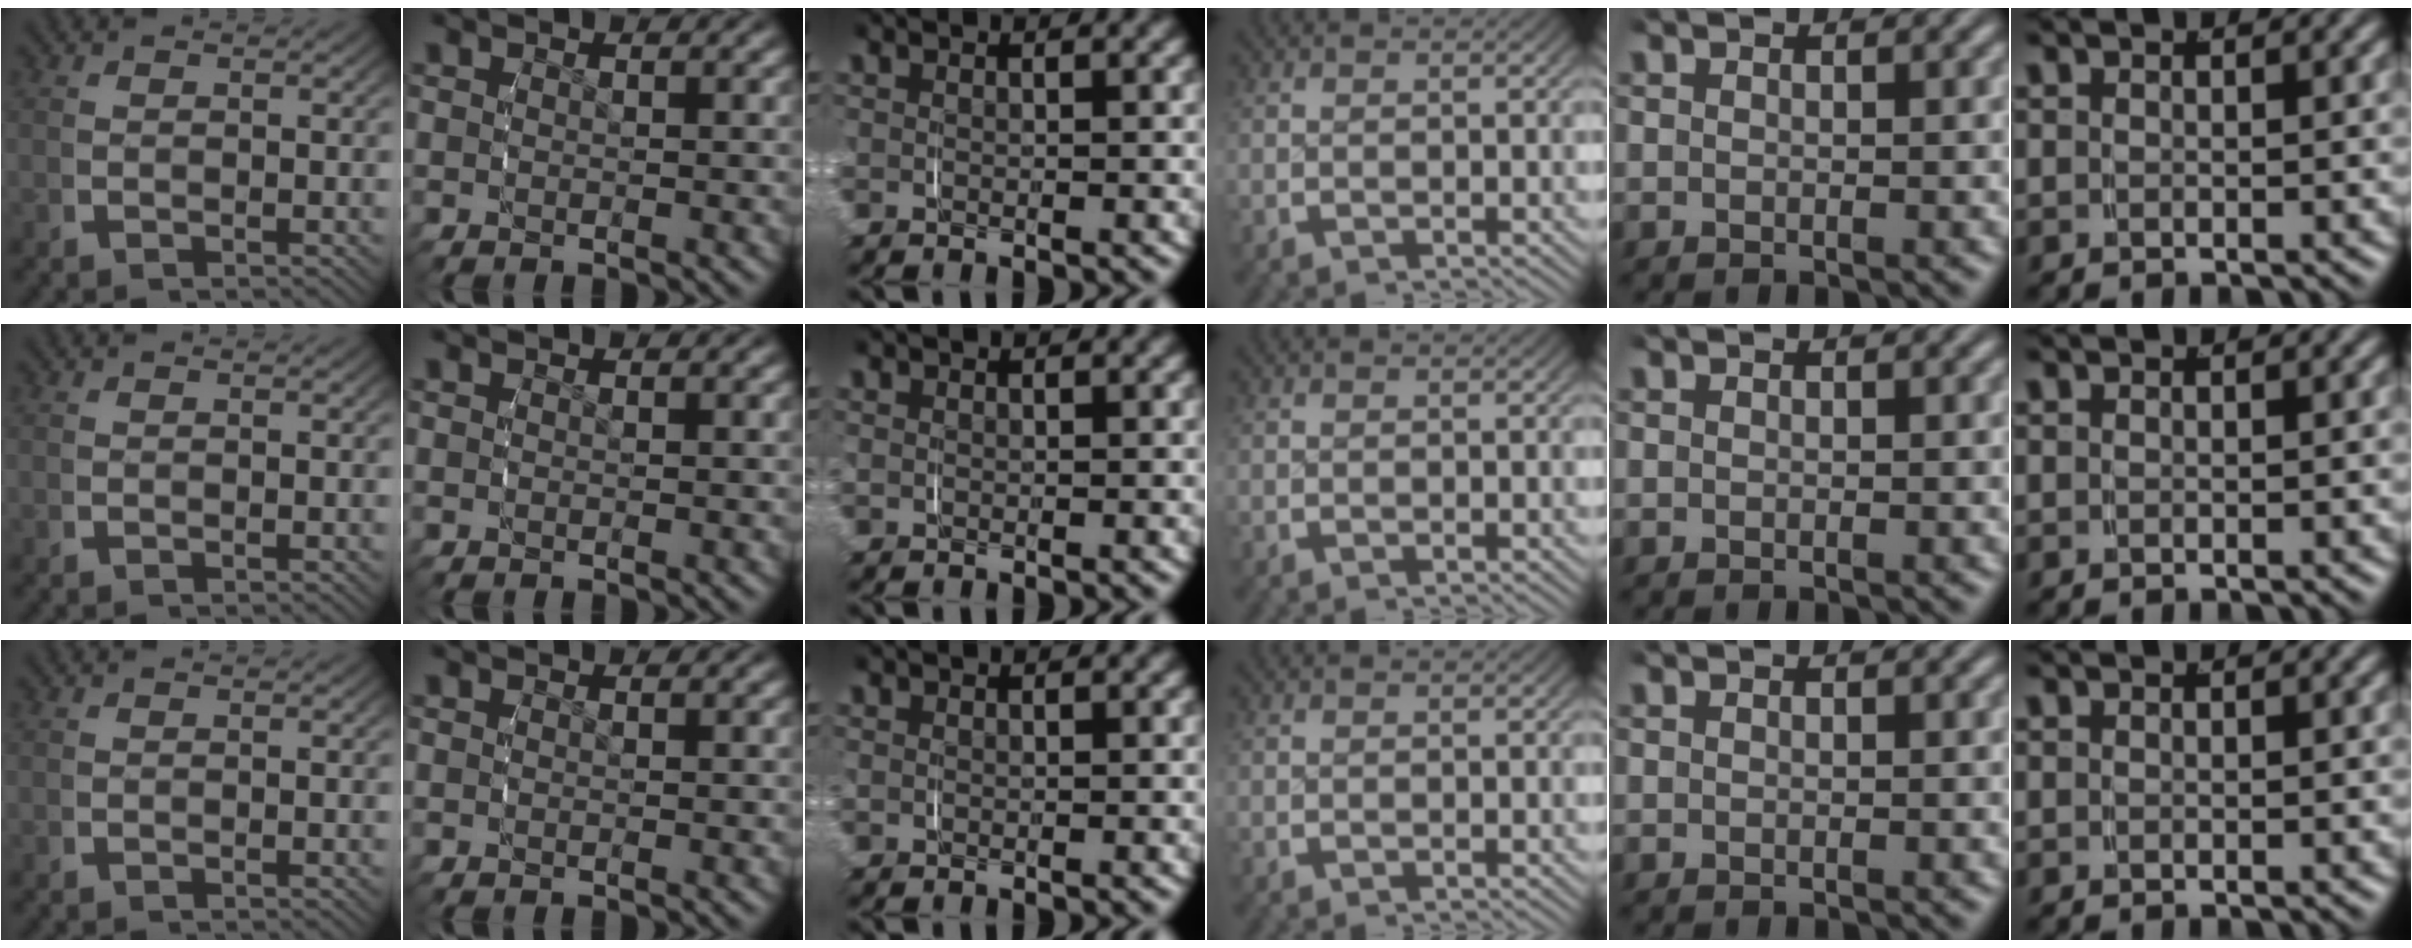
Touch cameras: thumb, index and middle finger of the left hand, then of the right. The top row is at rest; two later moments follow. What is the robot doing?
{"motion": "grasp_and_lifting", "object": "paper towel"}